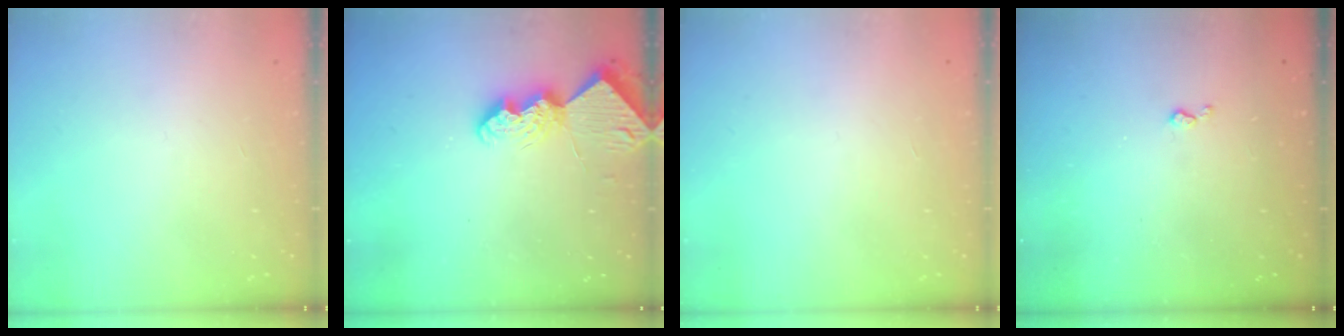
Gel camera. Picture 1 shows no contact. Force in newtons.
{"total": 9.5, "press": 9.5, "slide": 0.9}
{"total": 0.0}
{"total": 2.9, "press": 2.9, "slide": 0.5}